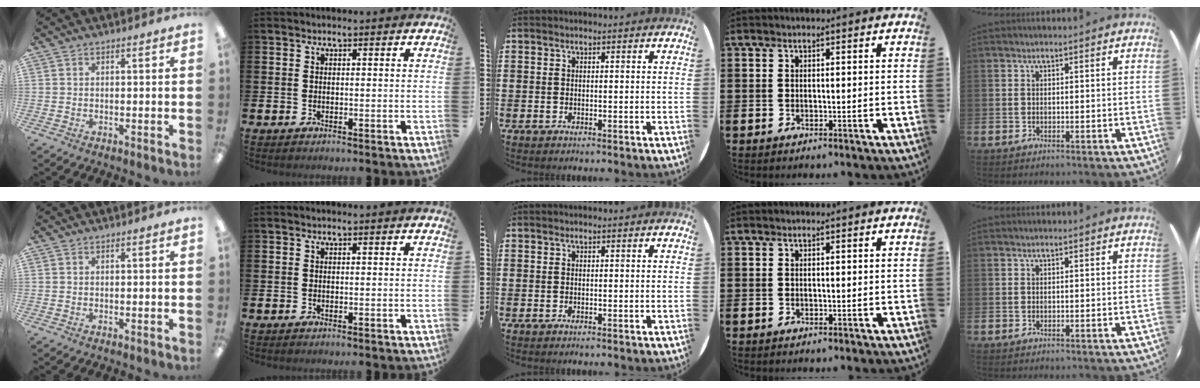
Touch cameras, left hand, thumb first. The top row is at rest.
{}